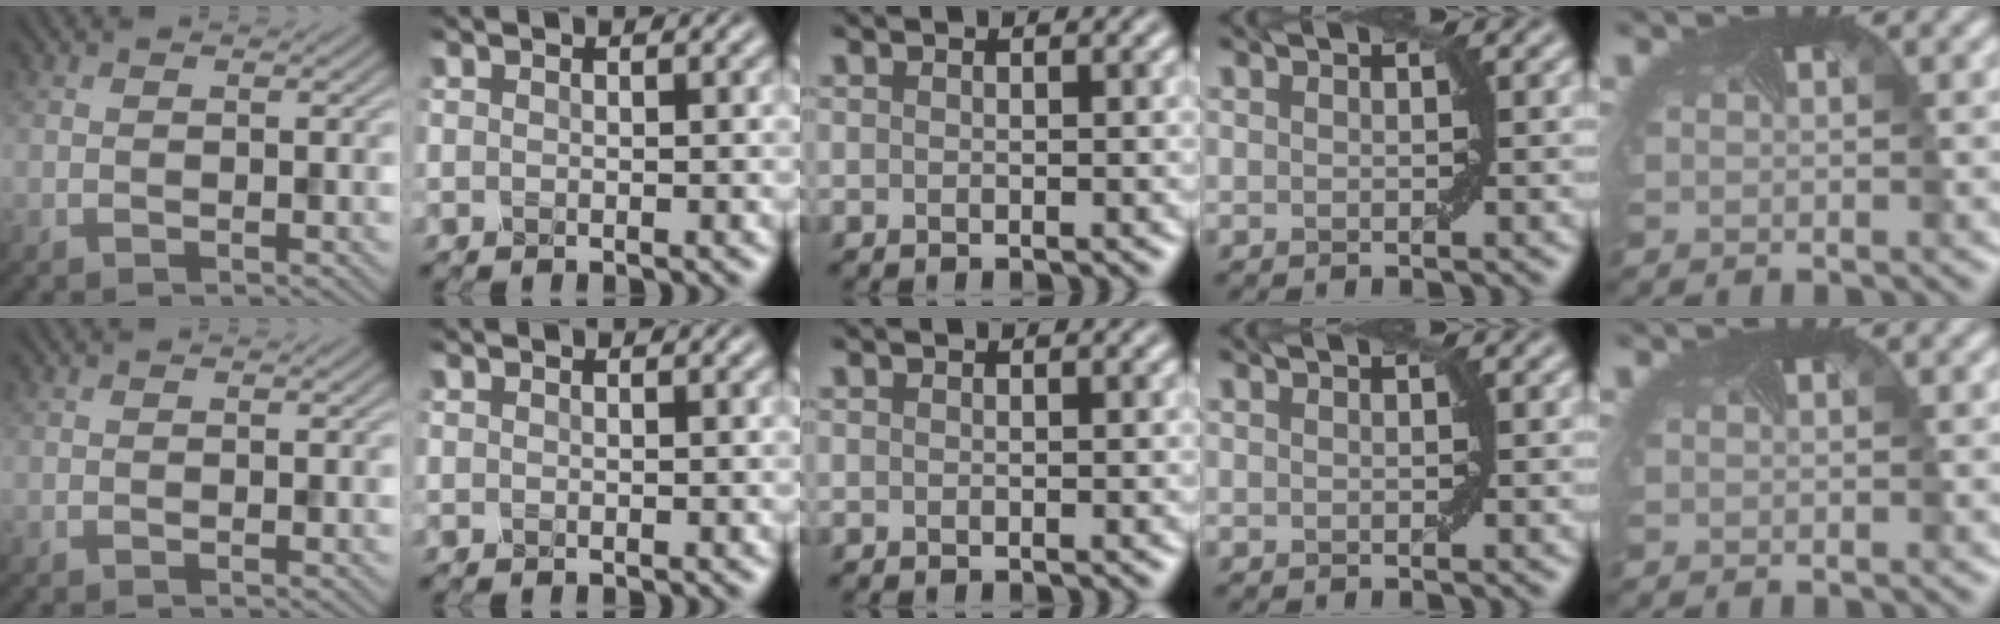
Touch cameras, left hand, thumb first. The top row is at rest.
{}